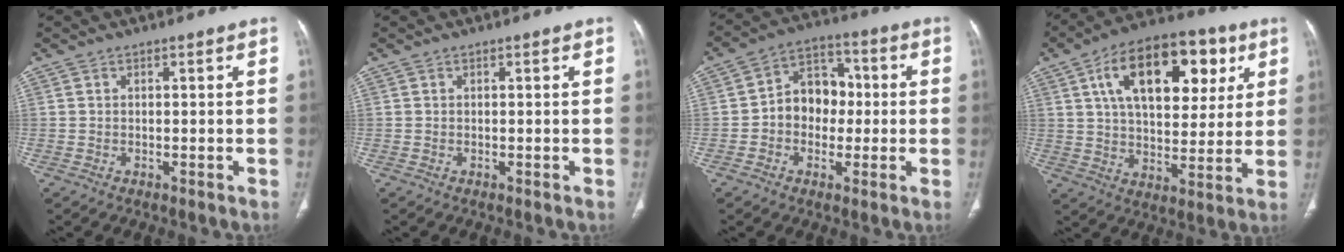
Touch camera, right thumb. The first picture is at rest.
{"total": 0.0}
{"total": 10.3, "force": [-0.4, 8.0, 6.4], "torque": [-0.060, 0.033, -0.016]}
{"total": 21.9, "force": [8.3, 12.0, 16.4], "torque": [-0.222, -0.004, 0.128]}